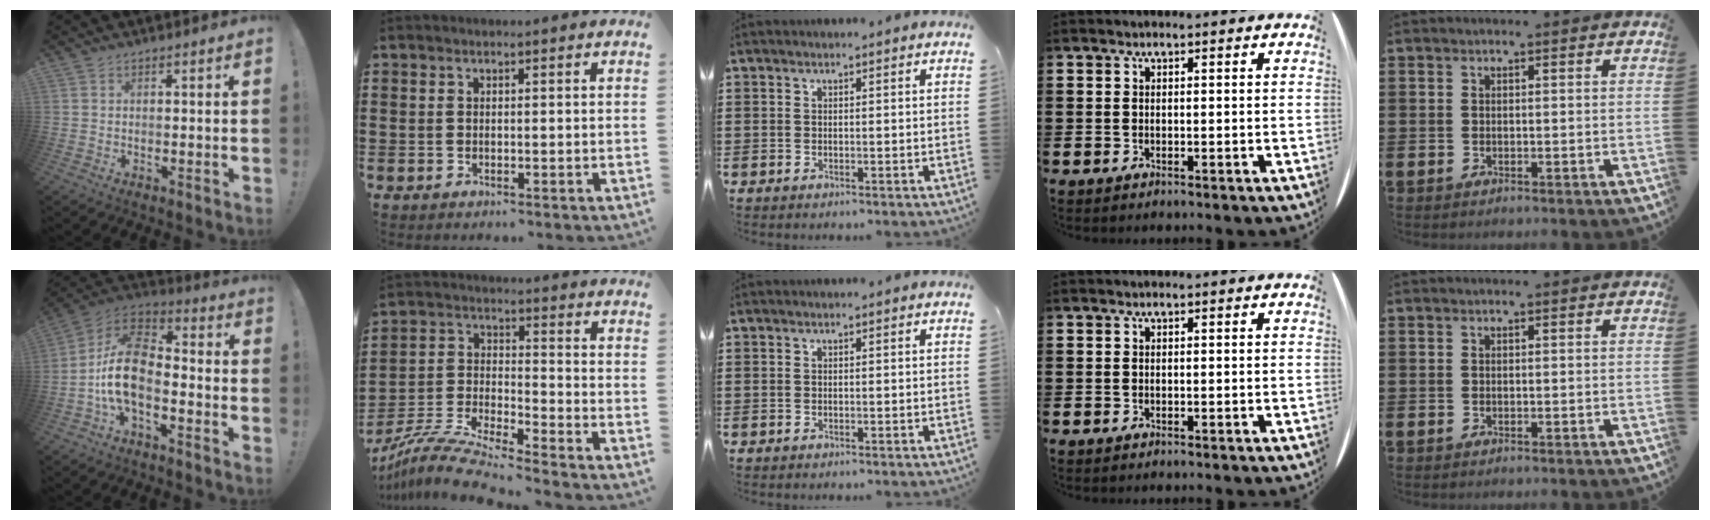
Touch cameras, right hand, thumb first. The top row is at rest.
{"thumb": {"total": 15.0, "force": [-4.9, 8.8, 11.1], "torque": [-0.193, 0.026, -0.081]}, "index": {"total": 9.2, "force": [-8.7, -0.2, 3.1], "torque": [-0.075, 0.000, -0.176]}}